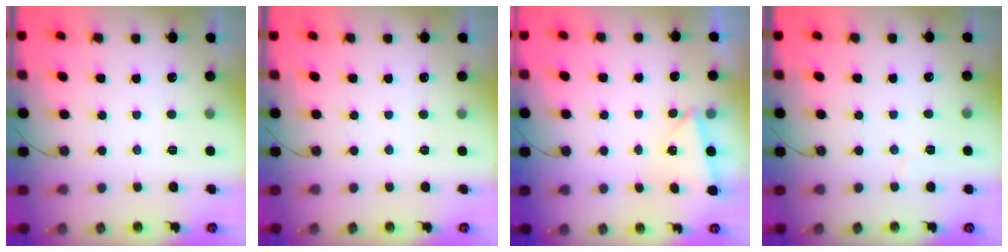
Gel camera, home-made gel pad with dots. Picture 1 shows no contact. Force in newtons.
{"total": 0.0}
{"total": 2.5, "press": 2.4, "slide": 0.9}
{"total": 3.1, "press": 2.7, "slide": 1.5}